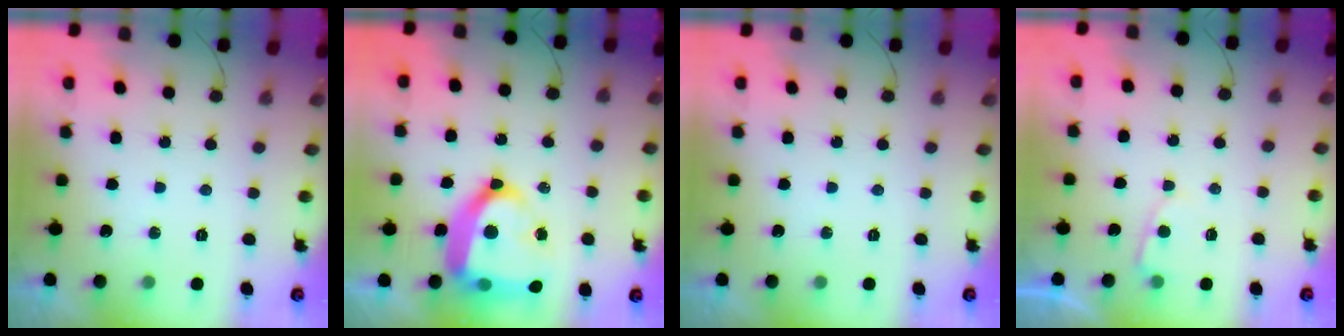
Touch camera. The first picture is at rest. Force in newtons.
{"total": 20.1, "press": 20.0, "slide": 1.7}
{"total": 0.0}
{"total": 3.0, "press": 2.9, "slide": 0.3}